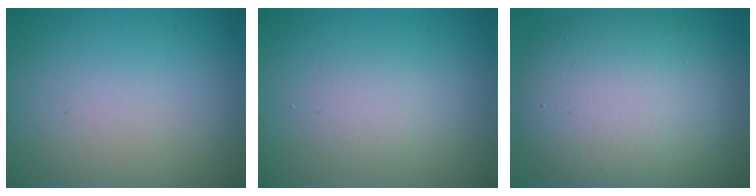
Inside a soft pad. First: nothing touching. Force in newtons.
{"total": 1.4, "press": 1.3, "slide": 0.1}
{"total": 10.5, "press": 10.5, "slide": 0.8}